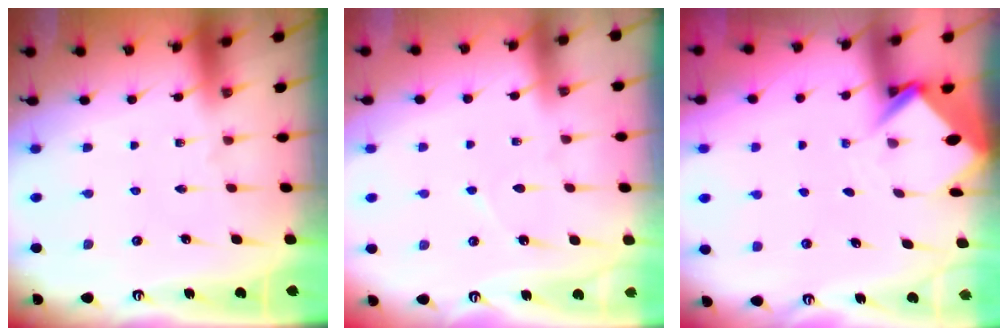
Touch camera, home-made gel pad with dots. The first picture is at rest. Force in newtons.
{"total": 4.4, "press": 4.4, "slide": 0.4}
{"total": 3.9, "press": 3.9, "slide": 0.1}